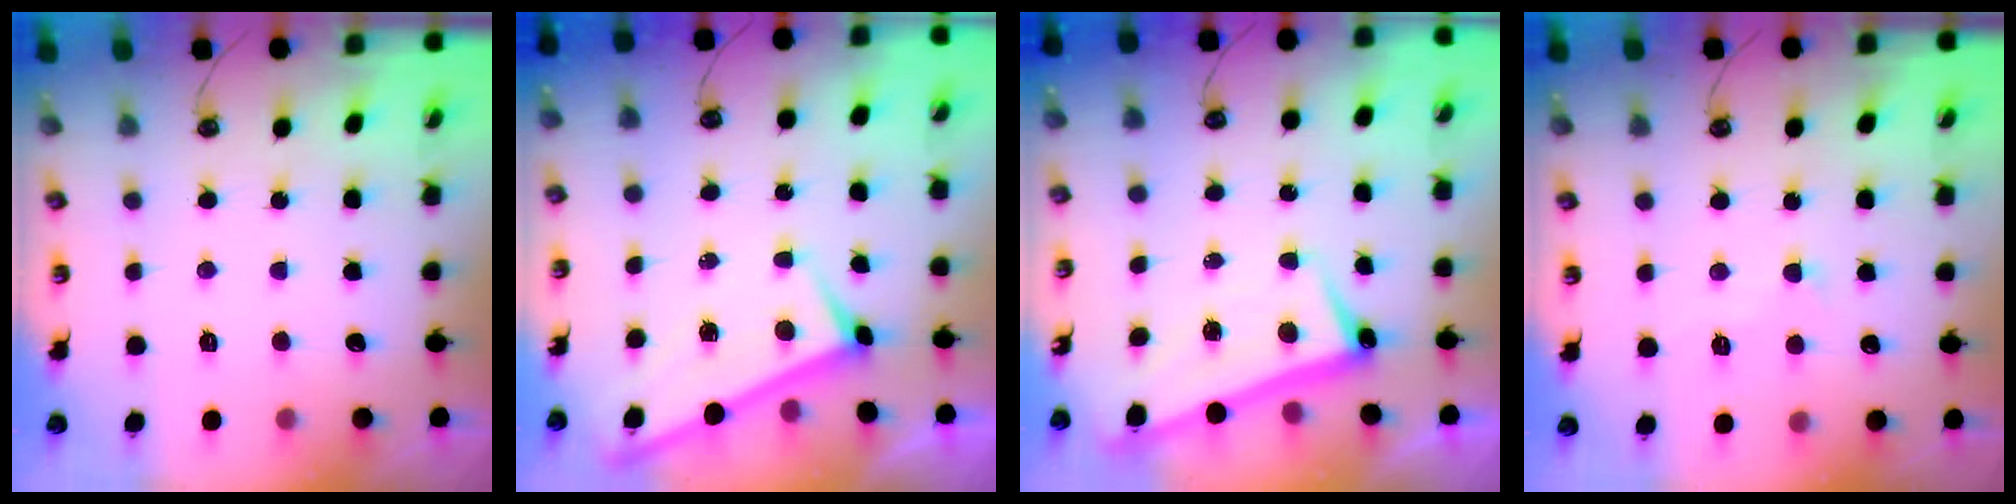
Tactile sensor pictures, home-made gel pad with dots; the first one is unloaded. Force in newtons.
{"total": 1.7, "press": 1.7, "slide": 0.2}
{"total": 2.6, "press": 2.5, "slide": 0.7}
{"total": 2.0, "press": 1.9, "slide": 0.6}